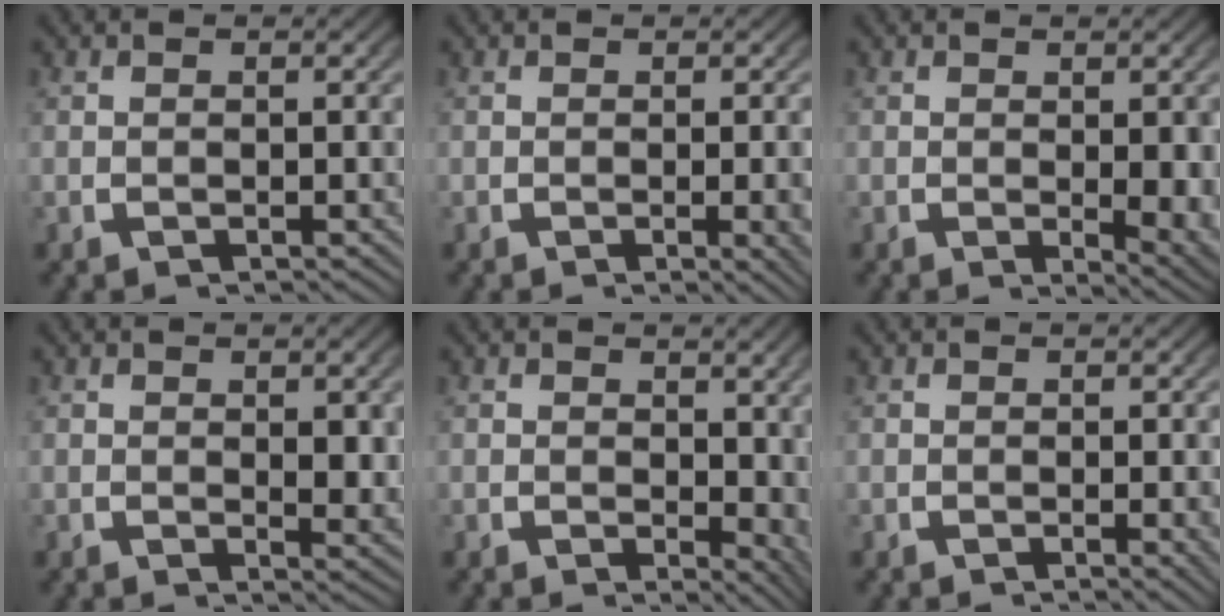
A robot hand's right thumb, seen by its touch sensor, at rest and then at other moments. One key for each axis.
{"total": 1.9, "fx": -0.1, "fy": 0.2, "fz": 1.9, "tx": -0.019, "ty": -0.001, "tz": -0.002}
{"total": 4.0, "fx": -0.3, "fy": 1.7, "fz": 3.7, "tx": -0.044, "ty": -0.018, "tz": 0.003}
{"total": 2.2, "fx": 0.6, "fy": 1.0, "fz": 1.8, "tx": -0.017, "ty": -0.010, "tz": 0.011}
{"total": 3.2, "fx": 0.7, "fy": 2.0, "fz": 2.4, "tx": -0.015, "ty": -0.014, "tz": 0.018}
{"total": 1.0, "fx": 0.0, "fy": 0.1, "fz": 1.0, "tx": -0.013, "ty": -0.002, "tz": 0.002}